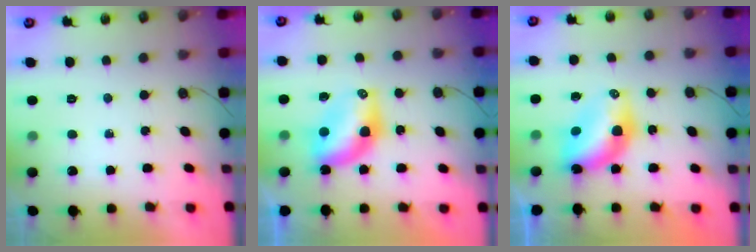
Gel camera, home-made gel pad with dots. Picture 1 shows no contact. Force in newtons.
{"total": 7.7, "press": 7.6, "slide": 0.7}
{"total": 7.2, "press": 7.2, "slide": 0.4}